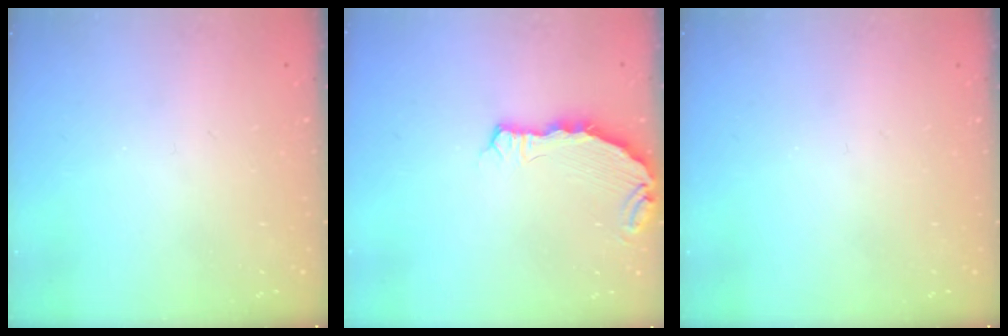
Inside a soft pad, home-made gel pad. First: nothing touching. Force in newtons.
{"total": 6.5, "press": 5.2, "slide": 3.9}
{"total": 0.0}